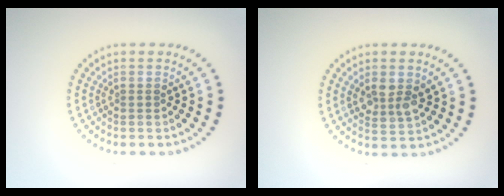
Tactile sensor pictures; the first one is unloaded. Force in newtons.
{"total": 2.7, "press": 2.6, "slide": 0.8}